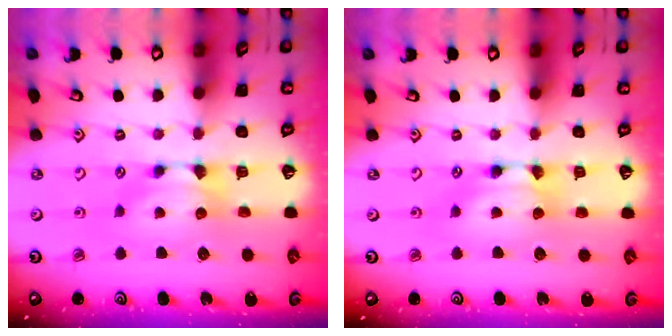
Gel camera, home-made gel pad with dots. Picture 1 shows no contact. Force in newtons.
{"total": 1.9, "press": 1.9, "slide": 0.1}